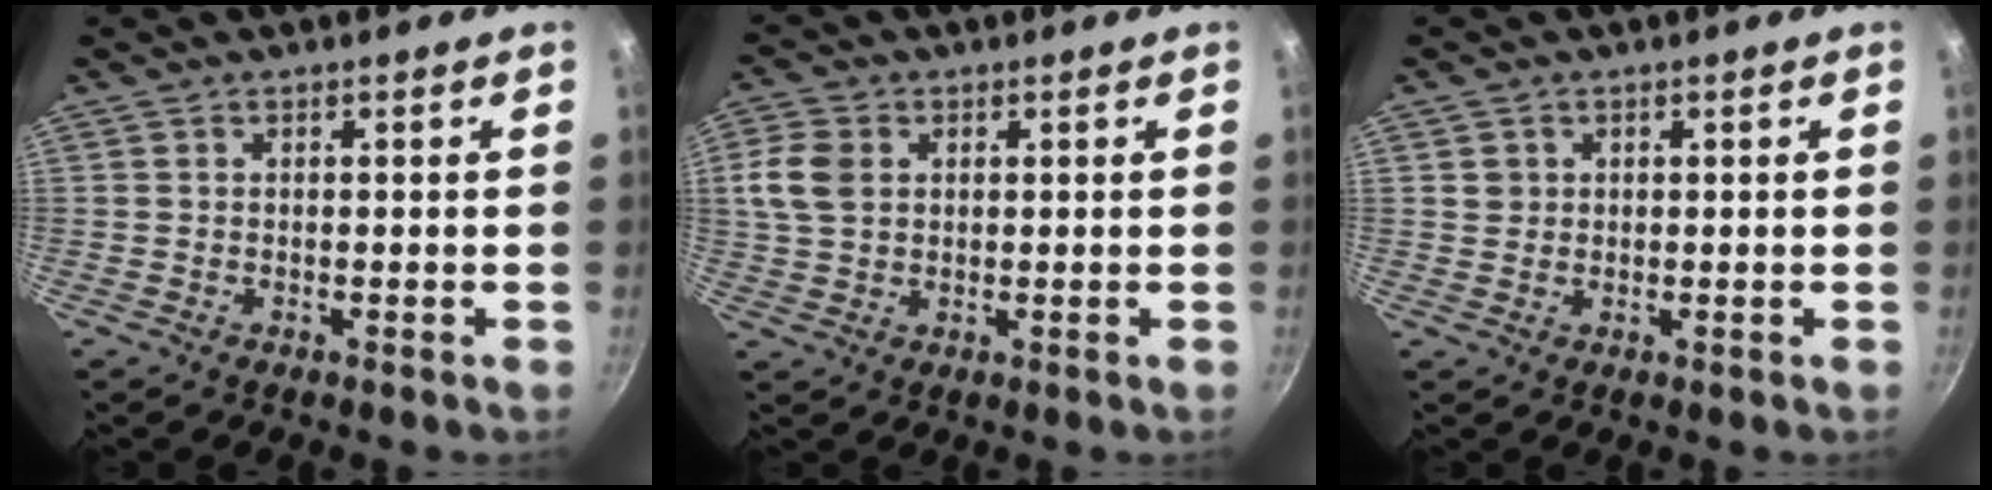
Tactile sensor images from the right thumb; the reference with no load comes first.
{"total": 6.9, "force": [1.5, 5.2, 4.3], "torque": [-0.079, 0.005, 0.028]}
{"total": 2.0, "force": [0.5, 1.9, 0.5], "torque": [0.002, 0.005, 0.008]}